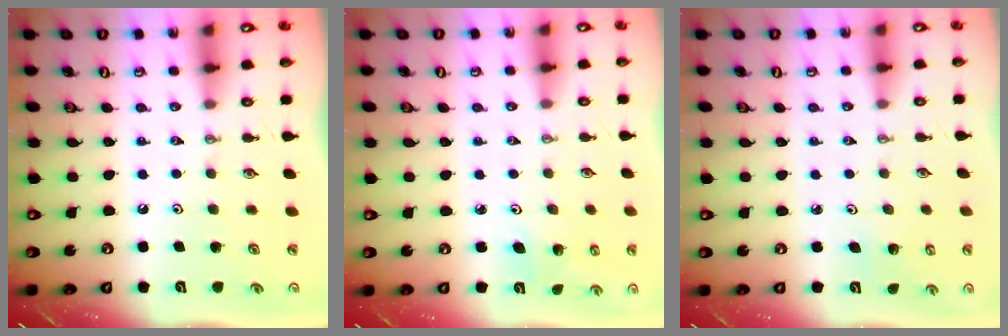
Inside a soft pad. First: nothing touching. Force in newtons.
{"total": 4.7, "press": 4.6, "slide": 0.7}
{"total": 1.4, "press": 1.4, "slide": 0.1}